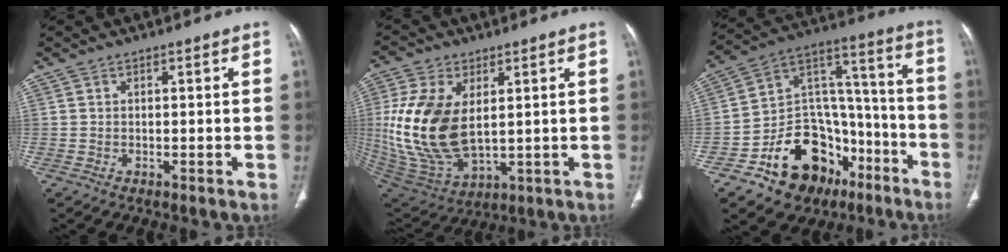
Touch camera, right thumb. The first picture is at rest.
{"total": 18.9, "force": [2.4, 10.9, 15.3], "torque": [-0.318, -0.020, 0.063]}
{"total": 23.3, "force": [-11.8, 16.0, 12.1], "torque": [-0.126, 0.113, -0.178]}